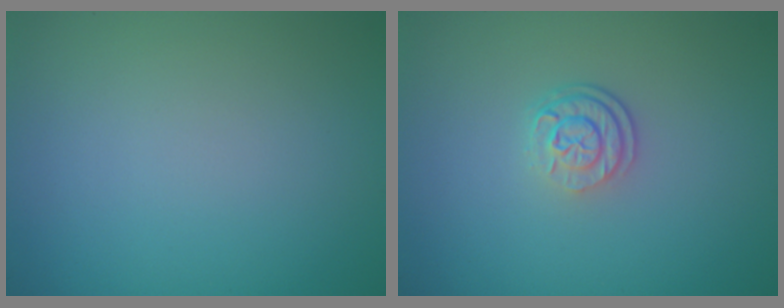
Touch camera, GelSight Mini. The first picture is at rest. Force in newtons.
{"total": 2.7, "press": 2.0, "slide": 1.8}